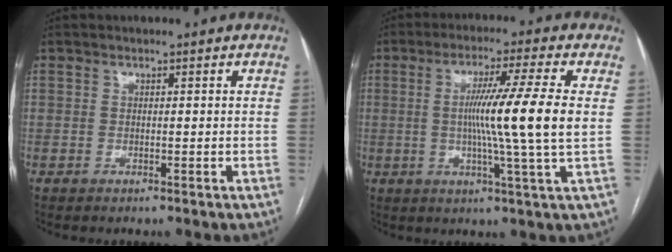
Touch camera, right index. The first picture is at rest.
{"total": 12.1, "force": [0.6, -2.0, 11.9], "torque": [-0.205, -0.009, 0.007]}